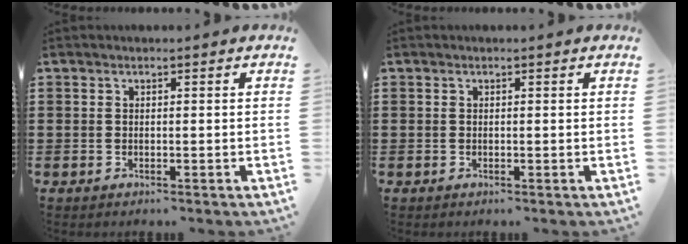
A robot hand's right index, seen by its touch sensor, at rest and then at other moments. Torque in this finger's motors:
{"motor_torque": [-0.01, 0.01, 0.00, 0.00]}